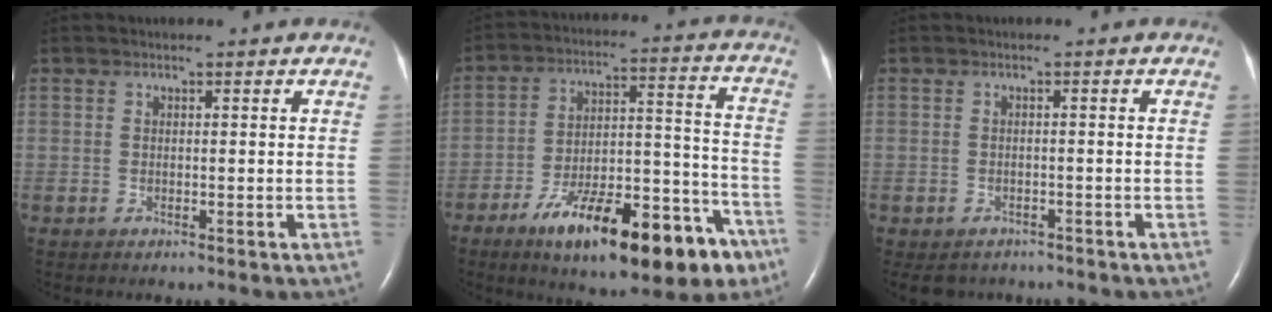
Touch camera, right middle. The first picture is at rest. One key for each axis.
{"total": 21.7, "fx": -13.1, "fy": 6.7, "fz": 16.0, "tx": -0.193, "ty": 0.030, "tz": -0.197}
{"total": 5.0, "fx": -4.2, "fy": 2.7, "fz": 0.7, "tx": -0.004, "ty": 0.002, "tz": -0.054}